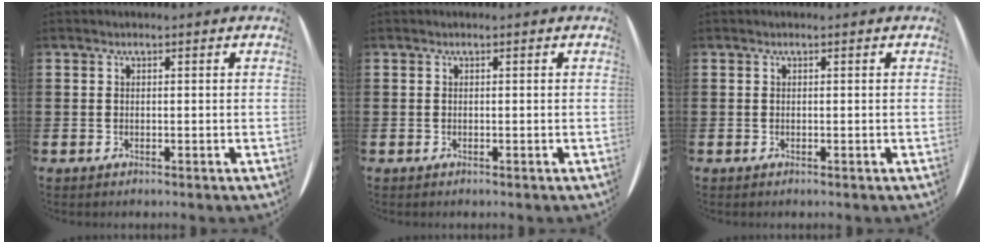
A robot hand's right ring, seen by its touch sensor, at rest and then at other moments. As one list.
[{"total": 0.0}, {"total": 0.0}]